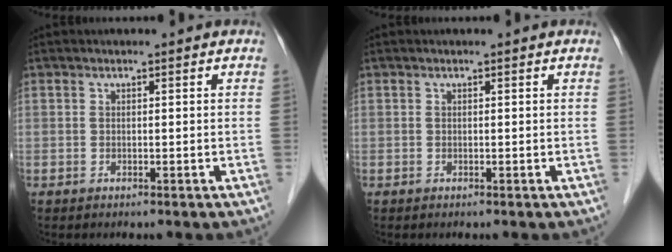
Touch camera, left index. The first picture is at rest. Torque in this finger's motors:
{"motor_torque": [0.00, 0.00, 0.00, 0.00]}